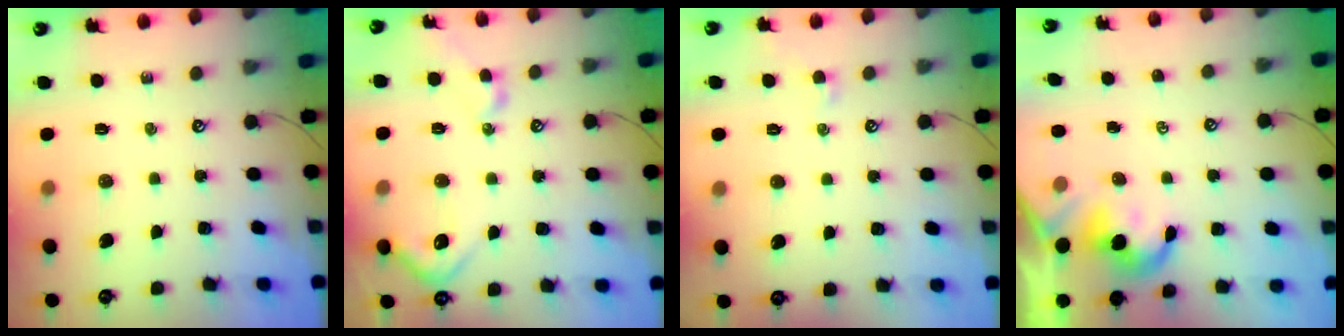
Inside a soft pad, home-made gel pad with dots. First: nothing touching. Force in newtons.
{"total": 6.1, "press": 6.0, "slide": 1.2}
{"total": 0.0}
{"total": 2.0, "press": 1.9, "slide": 0.5}